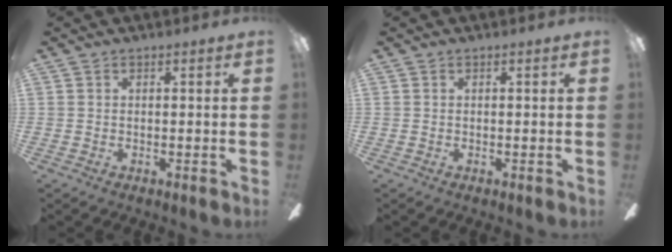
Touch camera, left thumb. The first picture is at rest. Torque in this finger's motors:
{"motor_torque": [0.00, 0.00, -0.01, 0.01, 0.00]}